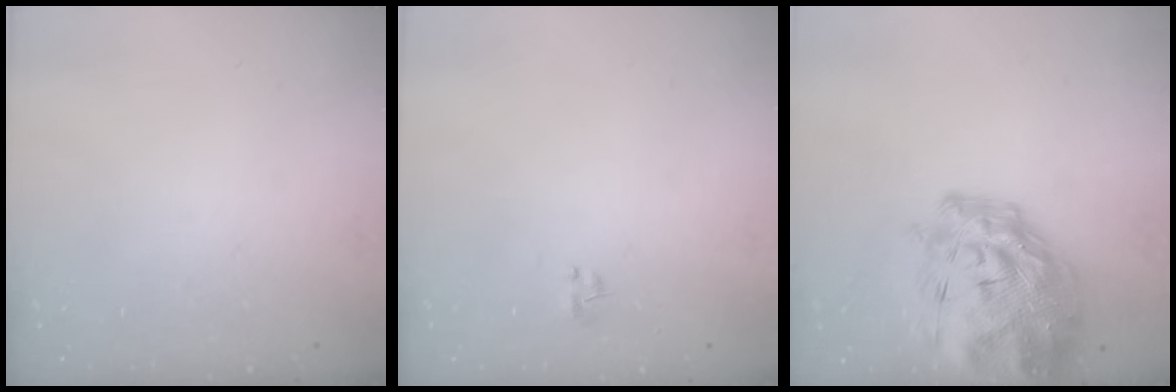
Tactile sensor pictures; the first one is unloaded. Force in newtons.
{"total": 0.0}
{"total": 17.4, "press": 16.2, "slide": 6.3}